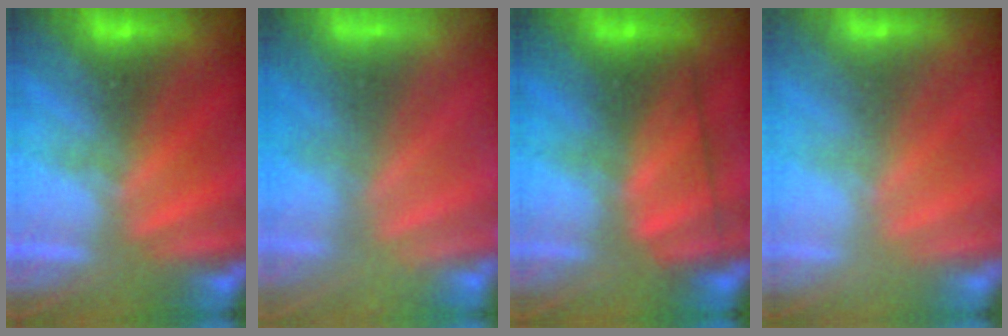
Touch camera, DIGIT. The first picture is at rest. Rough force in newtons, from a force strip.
{"total": 8.7}
{"total": 2.6}
{"total": 2.3}